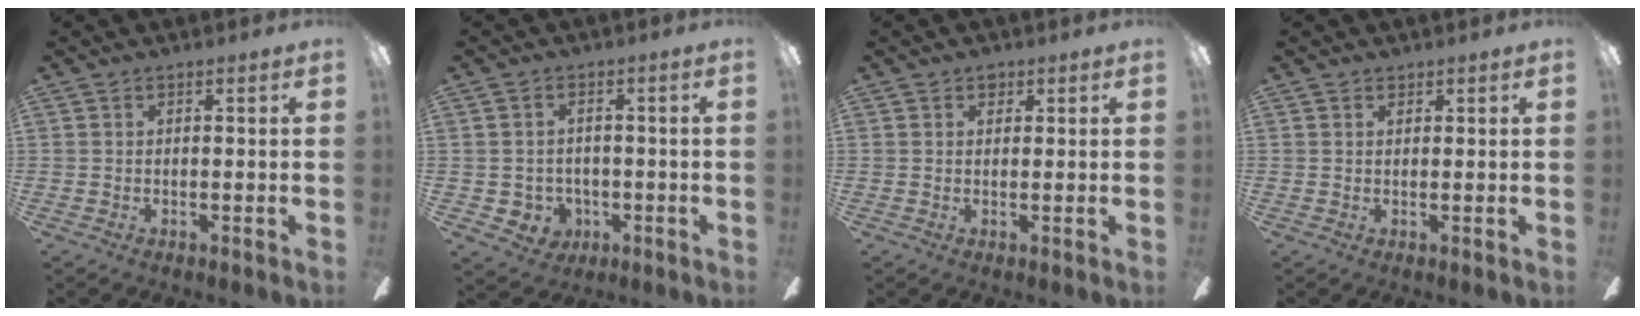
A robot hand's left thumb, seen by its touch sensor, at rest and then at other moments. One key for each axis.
{"total": 4.5, "fx": -0.2, "fy": 4.4, "fz": 0.8, "tx": -0.025, "ty": 0.000, "tz": -0.002}
{"total": 1.6, "fx": 1.0, "fy": 1.0, "fz": 0.7, "tx": 0.001, "ty": -0.004, "tz": 0.014}
{"total": 0.7, "fx": 0.6, "fy": 0.3, "fz": 0.2, "tx": -0.005, "ty": -0.001, "tz": 0.012}